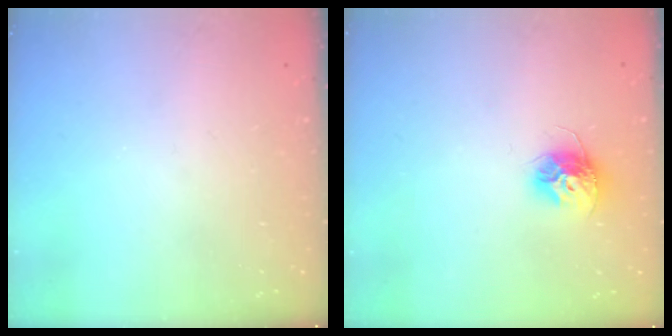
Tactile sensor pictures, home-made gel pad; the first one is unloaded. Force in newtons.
{"total": 10.3, "press": 10.3, "slide": 0.7}